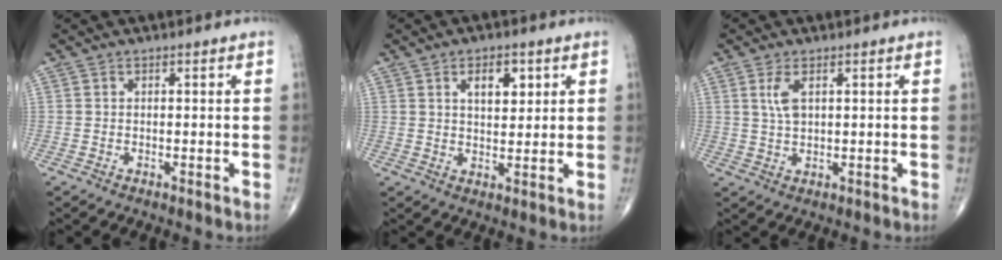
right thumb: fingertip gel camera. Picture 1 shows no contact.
{"total": 5.7, "force": [2.4, 3.1, 4.2], "torque": [-0.046, -0.013, 0.037]}
{"total": 3.7, "force": [1.4, 1.7, 3.0], "torque": [-0.062, -0.003, 0.031]}